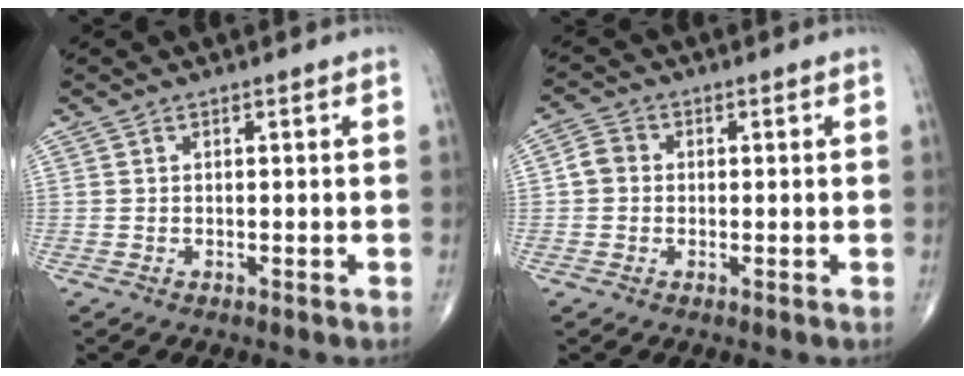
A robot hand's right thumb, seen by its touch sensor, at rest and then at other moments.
{"total": 3.3, "force": [-0.1, 2.9, 1.5], "torque": [-0.020, 0.009, -0.009]}